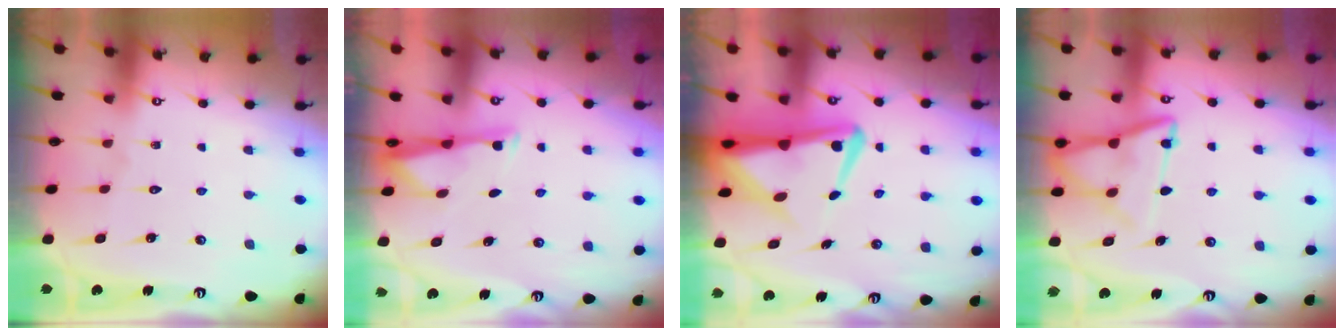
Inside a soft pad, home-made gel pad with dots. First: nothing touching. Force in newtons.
{"total": 3.1, "press": 3.1, "slide": 0.4}
{"total": 7.7, "press": 7.6, "slide": 1.3}
{"total": 12.3, "press": 12.2, "slide": 1.2}